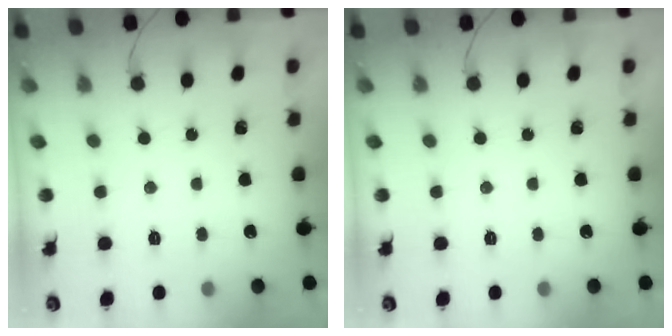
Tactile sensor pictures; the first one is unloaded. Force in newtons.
{"total": 0.0}